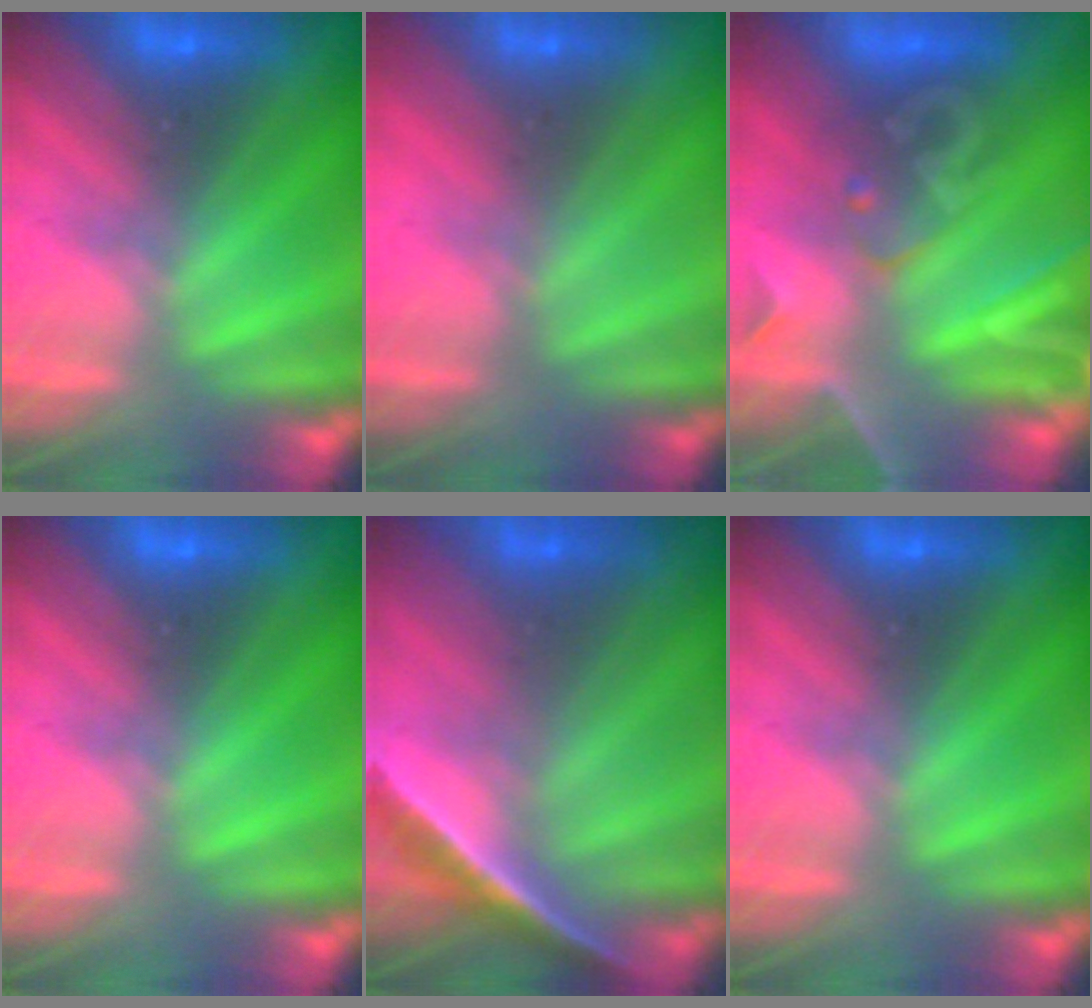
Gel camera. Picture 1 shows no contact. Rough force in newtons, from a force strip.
{"total": 2.9}
{"total": 7.3}
{"total": 0.0}
{"total": 1.8}
{"total": 0.0}